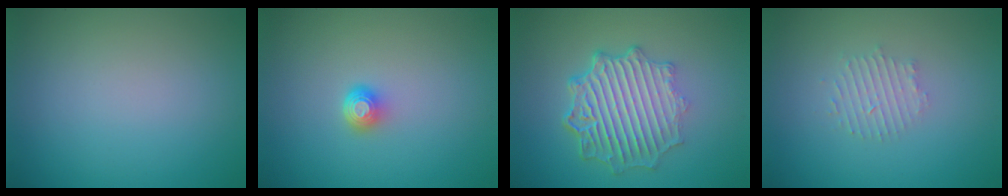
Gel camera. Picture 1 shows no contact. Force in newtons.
{"total": 1.6, "press": 1.2, "slide": 1.1}
{"total": 7.2, "press": 5.2, "slide": 4.9}
{"total": 1.8, "press": 1.7, "slide": 0.4}